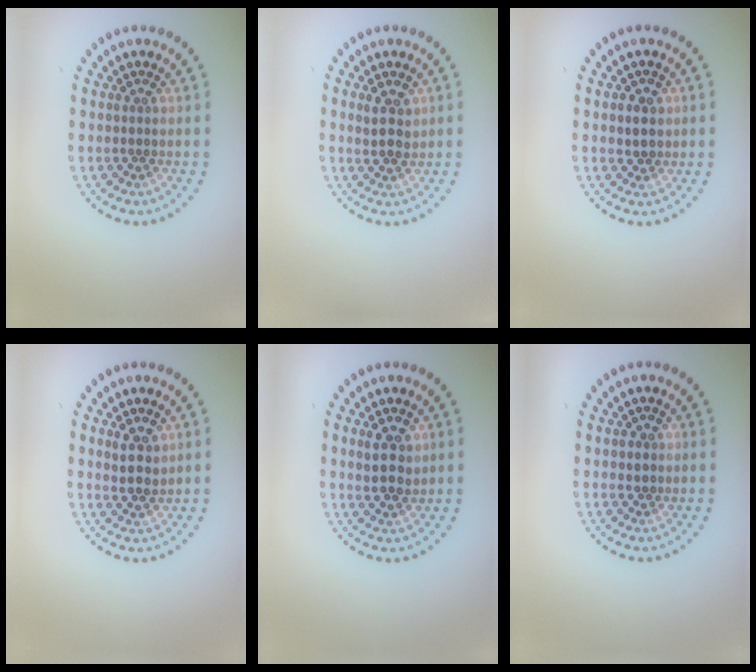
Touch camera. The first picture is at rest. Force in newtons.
{"total": 2.2, "press": 2.1, "slide": 0.7}
{"total": 2.2, "press": 2.1, "slide": 0.6}
{"total": 2.2, "press": 2.0, "slide": 1.0}
{"total": 2.7, "press": 2.6, "slide": 0.6}
{"total": 0.7, "press": 0.5, "slide": 0.4}